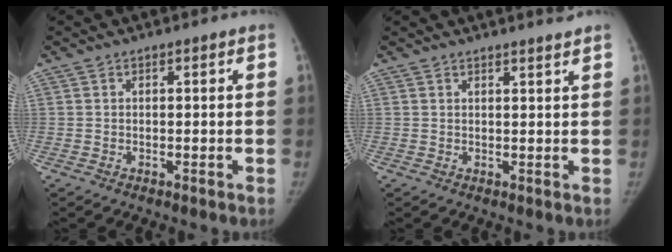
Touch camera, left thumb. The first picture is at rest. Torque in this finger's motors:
{"motor_torque": [0.91, -0.74, 0.00, 0.41, 0.01]}